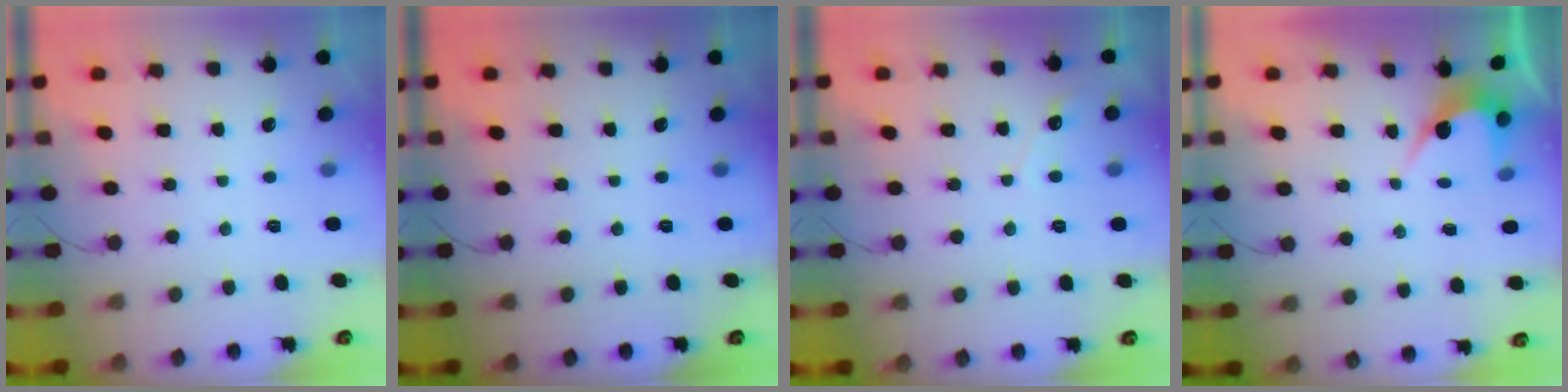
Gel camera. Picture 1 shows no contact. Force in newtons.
{"total": 0.0}
{"total": 3.2, "press": 3.2, "slide": 0.3}
{"total": 3.4, "press": 3.4, "slide": 0.3}